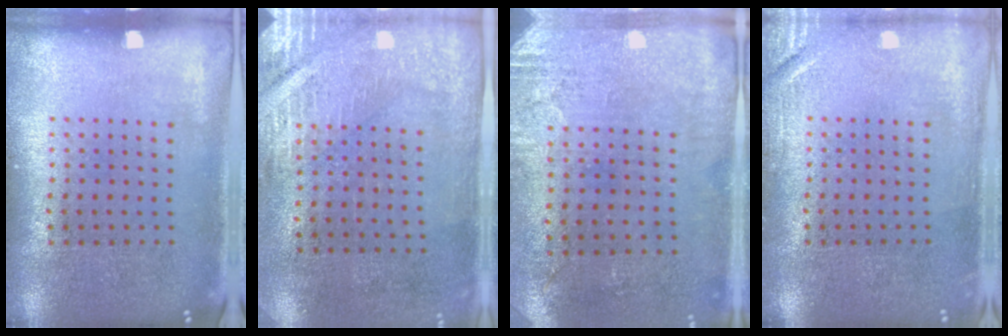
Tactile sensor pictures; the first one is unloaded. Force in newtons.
{"total": 2.9, "press": 2.5, "slide": 1.4}
{"total": 2.8, "press": 2.4, "slide": 1.5}
{"total": 1.7, "press": 1.7, "slide": 0.2}